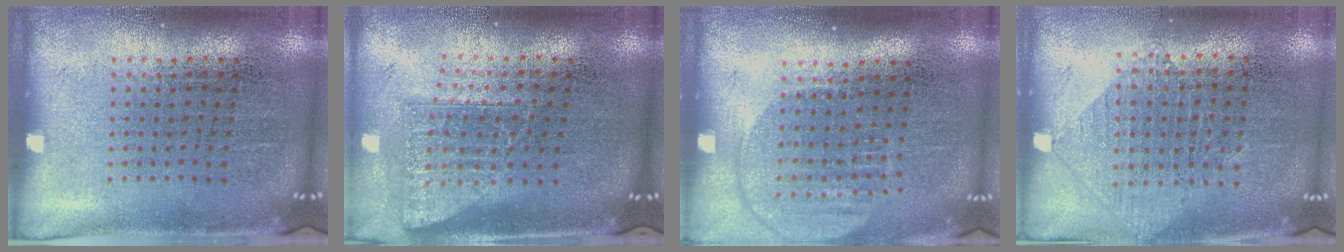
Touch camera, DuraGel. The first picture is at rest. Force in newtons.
{"total": 1.7, "press": 1.3, "slide": 1.1}
{"total": 1.6, "press": 1.4, "slide": 0.8}
{"total": 1.0, "press": 0.9, "slide": 0.3}